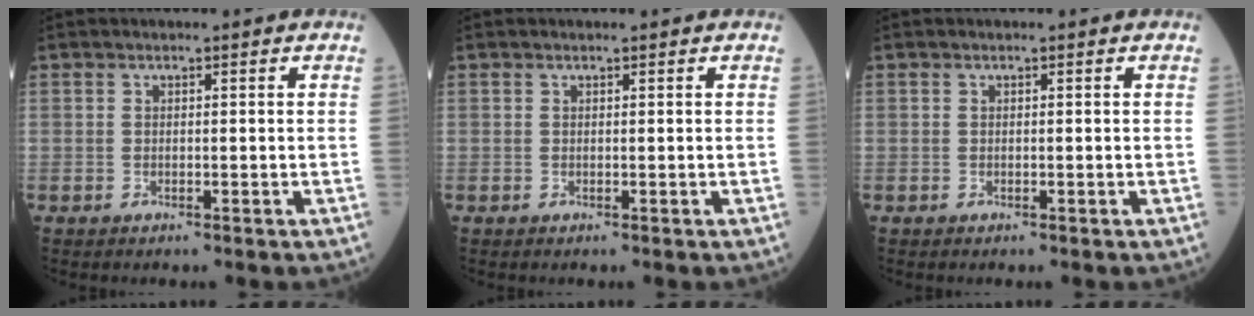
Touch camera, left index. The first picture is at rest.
{"total": 0.0}
{"total": 0.0}